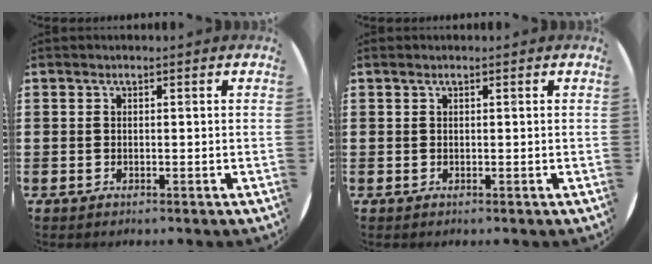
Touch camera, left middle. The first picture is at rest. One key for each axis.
{"total": 0.0}